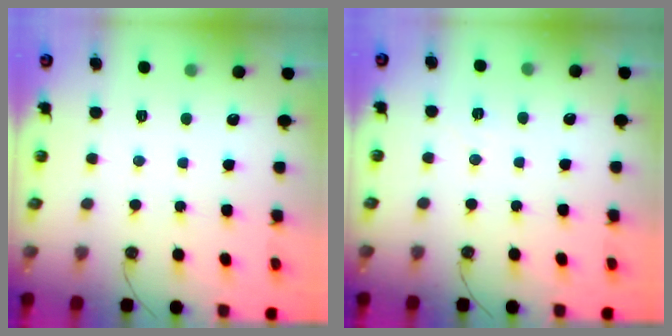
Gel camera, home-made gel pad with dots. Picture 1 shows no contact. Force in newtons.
{"total": 5.2, "press": 4.5, "slide": 2.6}